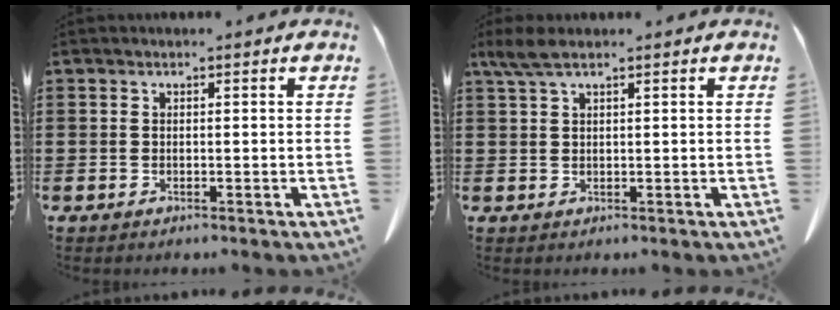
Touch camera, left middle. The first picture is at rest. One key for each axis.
{"total": 3.1, "fx": 1.9, "fy": 0.7, "fz": 2.3, "tx": -0.050, "ty": 0.002, "tz": 0.036}